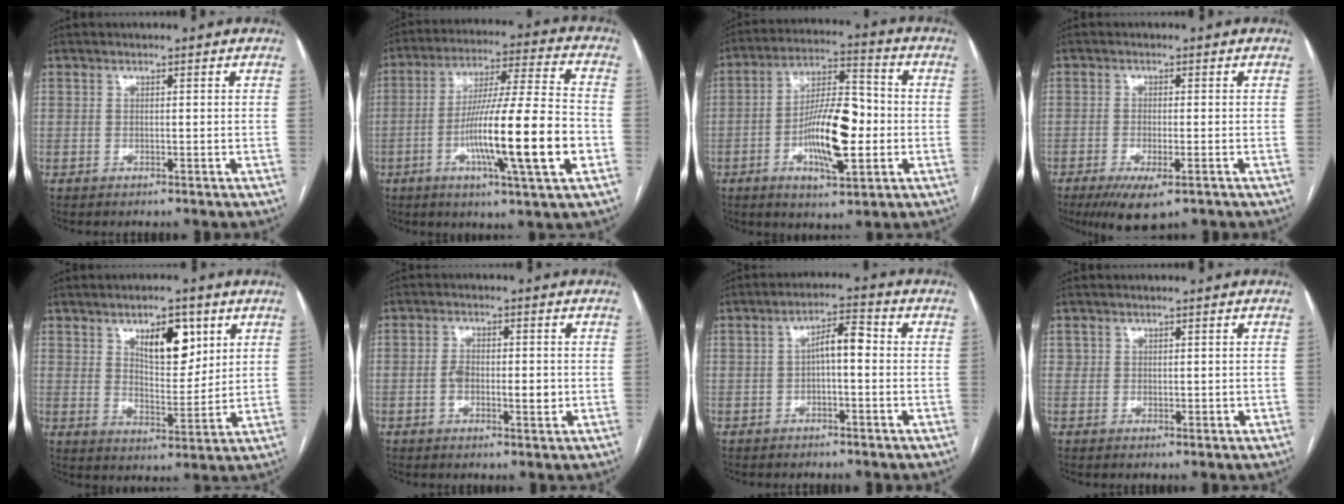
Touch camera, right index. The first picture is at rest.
{"total": 18.1, "force": [-4.8, 0.3, 17.4], "torque": [-0.299, -0.007, -0.081]}
{"total": 13.4, "force": [-2.7, 4.0, 12.5], "torque": [-0.226, 0.012, -0.043]}
{"total": 6.3, "force": [-3.8, 1.5, 4.8], "torque": [-0.082, -0.016, -0.059]}
{"total": 8.8, "force": [4.4, 3.7, 6.7], "torque": [-0.105, -0.001, 0.076]}
{"total": 5.0, "force": [-0.6, 2.3, 4.3], "torque": [-0.077, 0.004, -0.008]}
{"total": 4.6, "force": [-0.1, 1.4, 4.4], "torque": [-0.073, 0.023, -0.002]}
{"total": 1.4, "force": [0.6, 1.3, 0.3], "torque": [0.000, 0.001, 0.012]}